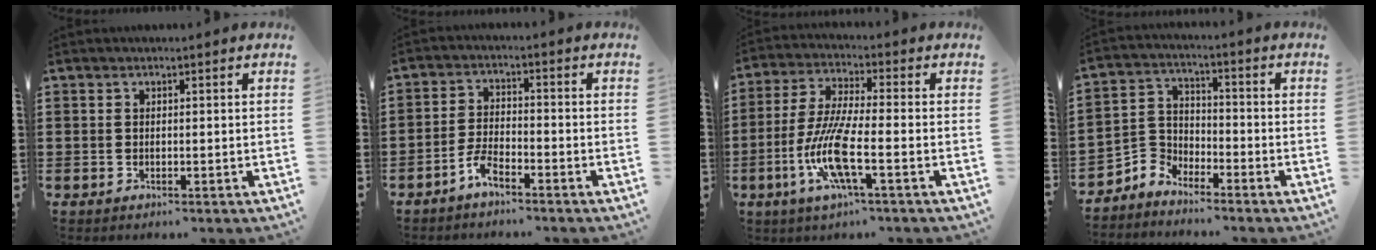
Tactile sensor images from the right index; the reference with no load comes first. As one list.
[{"total": 3.8, "force": [-3.0, 0.9, 2.0], "torque": [-0.052, 0.004, -0.063]}, {"total": 10.2, "force": [-3.9, 1.9, 9.3], "torque": [-0.214, -0.018, -0.081]}, {"total": 3.9, "force": [-3.5, 1.8, 0.0], "torque": [-0.027, -0.008, -0.080]}]